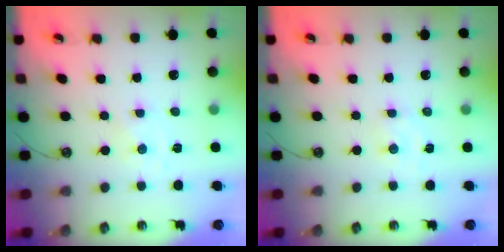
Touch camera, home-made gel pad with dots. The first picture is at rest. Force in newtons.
{"total": 2.7, "press": 2.7, "slide": 0.4}